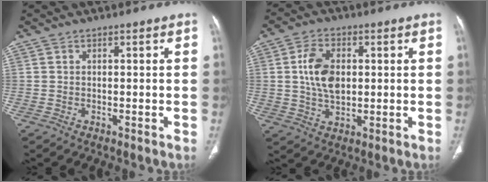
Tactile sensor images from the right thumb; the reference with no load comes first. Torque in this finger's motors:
{"motor_torque": [0.78, 2.02, 1.07, 0.37, 0.08]}